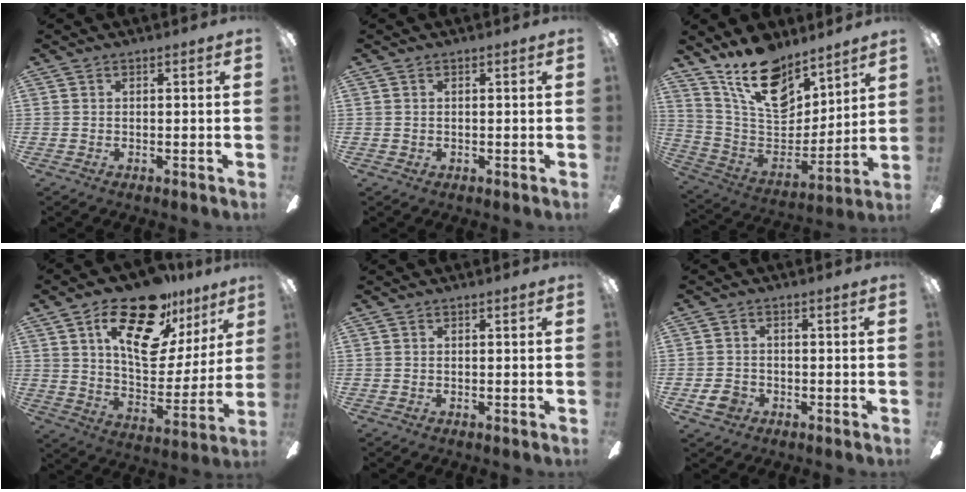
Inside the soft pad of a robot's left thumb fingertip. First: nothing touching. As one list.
[{"total": 0.7, "force": [0.3, 0.6, 0.2], "torque": [-0.006, 0.004, 0.005]}, {"total": 19.8, "force": [13.8, 10.2, 9.8], "torque": [-0.177, -0.083, 0.253]}, {"total": 22.1, "force": [13.6, 10.0, 14.3], "torque": [-0.225, -0.070, 0.233]}, {"total": 0.0}, {"total": 4.4, "force": [-1.9, 3.4, 2.0], "torque": [-0.043, 0.009, -0.034]}]